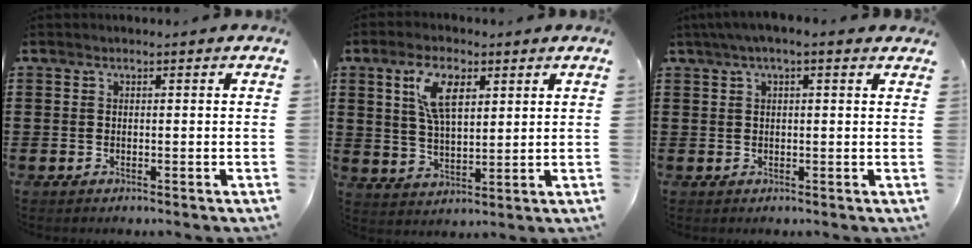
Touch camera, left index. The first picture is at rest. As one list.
[{"total": 8.2, "force": [3.9, 3.4, 6.3], "torque": [-0.128, 0.008, 0.067]}, {"total": 2.4, "force": [1.3, 0.4, 2.0], "torque": [-0.041, 0.006, 0.021]}]